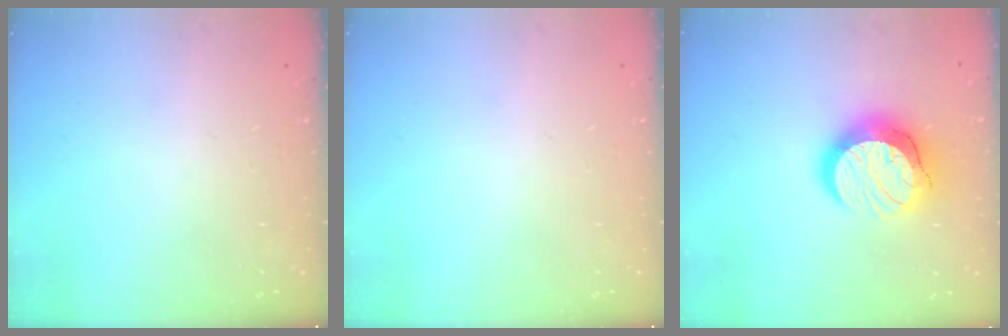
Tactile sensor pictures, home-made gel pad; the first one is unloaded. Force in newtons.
{"total": 0.0}
{"total": 15.2, "press": 15.1, "slide": 1.1}